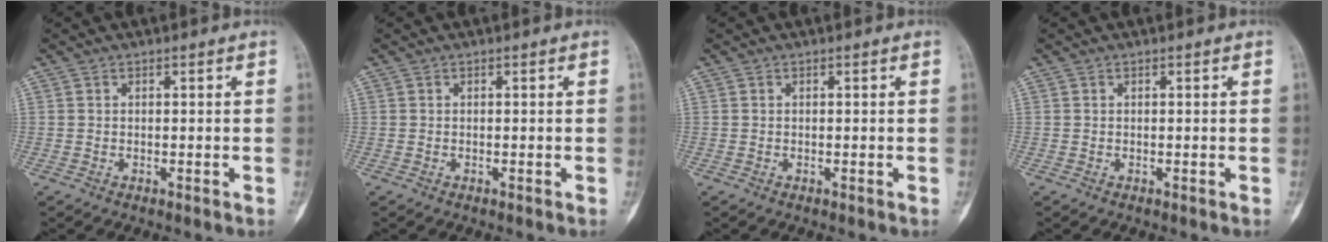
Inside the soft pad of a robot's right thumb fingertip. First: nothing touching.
{"total": 0.0}
{"total": 0.0}
{"total": 0.0}